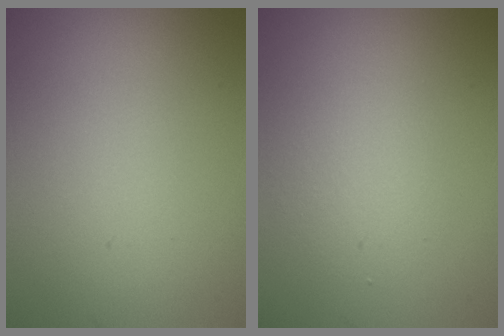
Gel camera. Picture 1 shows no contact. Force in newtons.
{"total": 2.1, "press": 2.1, "slide": 0.1}